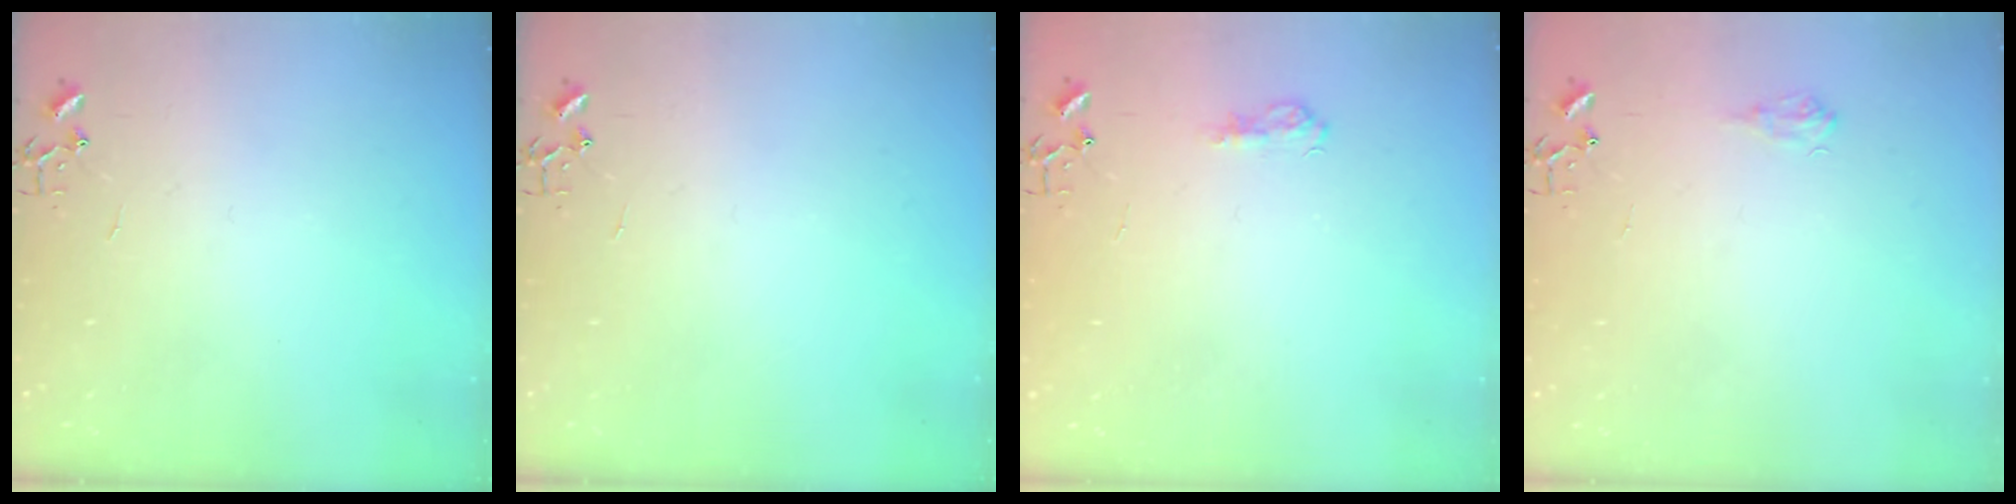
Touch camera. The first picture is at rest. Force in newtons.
{"total": 0.0}
{"total": 7.9, "press": 7.8, "slide": 0.8}
{"total": 6.2, "press": 6.1, "slide": 0.8}